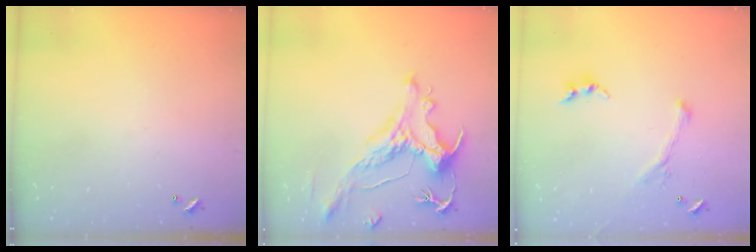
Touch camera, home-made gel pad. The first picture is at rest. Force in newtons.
{"total": 1.7, "press": 0.9, "slide": 1.4}
{"total": 2.8, "press": 2.6, "slide": 0.9}